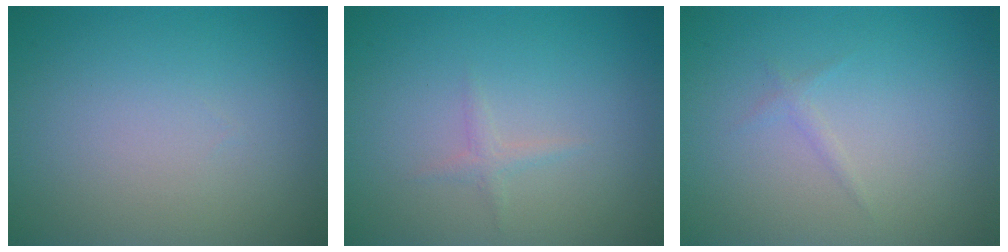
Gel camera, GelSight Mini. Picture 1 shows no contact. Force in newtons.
{"total": 0.8, "press": 0.8, "slide": 0.1}
{"total": 1.2, "press": 1.2, "slide": 0.2}